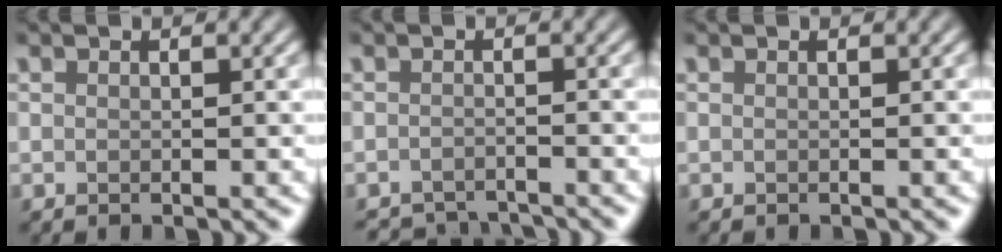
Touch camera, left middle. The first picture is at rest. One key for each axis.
{"total": 3.3, "fx": -3.2, "fy": 0.4, "fz": 0.1, "tx": 0.004, "ty": -0.007, "tz": -0.052}
{"total": 0.0}